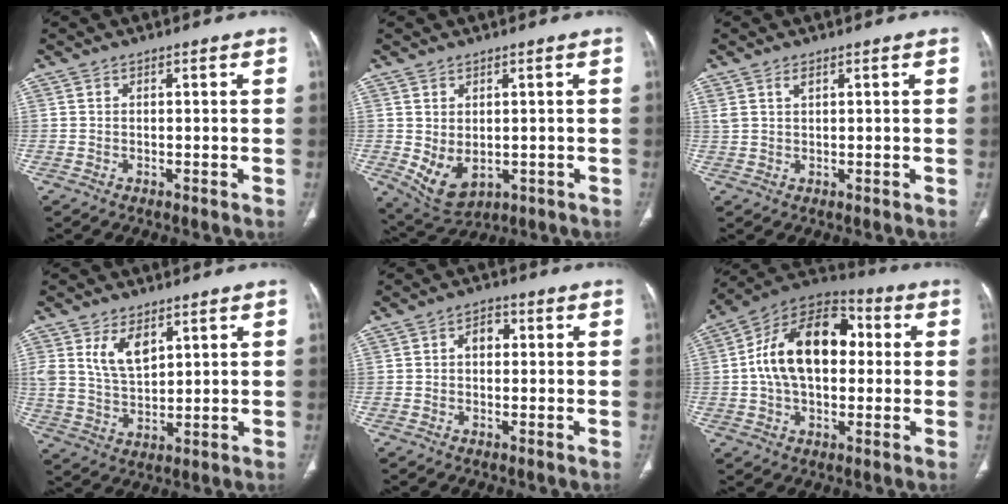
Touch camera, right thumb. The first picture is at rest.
{"total": 7.2, "force": [-0.8, 4.8, 5.3], "torque": [-0.086, -0.006, 0.012]}
{"total": 1.8, "force": [1.2, 0.8, 1.2], "torque": [-0.028, 0.001, 0.029]}
{"total": 7.7, "force": [3.7, 4.2, 5.3], "torque": [-0.085, -0.019, 0.079]}
{"total": 3.4, "force": [0.3, 2.4, 2.3], "torque": [-0.023, 0.013, 0.001]}
{"total": 19.4, "force": [1.9, 12.2, 15.0], "torque": [-0.233, 0.035, 0.026]}